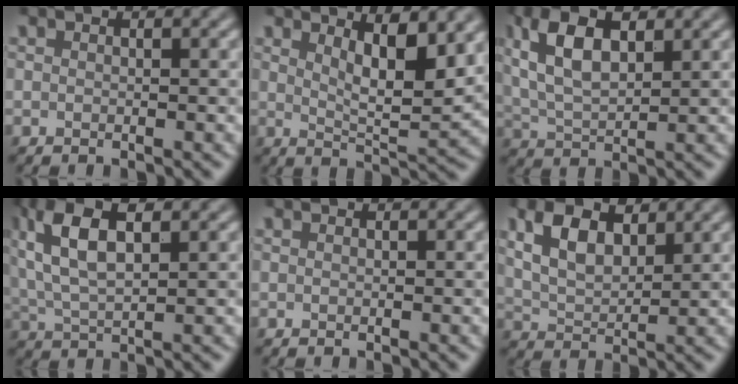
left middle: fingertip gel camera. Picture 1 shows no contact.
{"total": 5.7, "force": [2.5, 1.7, 4.8], "torque": [-0.076, -0.009, 0.044]}
{"total": 7.4, "force": [3.2, 3.3, 5.8], "torque": [-0.118, 0.015, 0.058]}
{"total": 8.2, "force": [3.1, 3.3, 6.9], "torque": [-0.148, 0.019, 0.057]}
{"total": 0.0}
{"total": 5.2, "force": [2.3, 2.7, 3.8], "torque": [-0.079, 0.007, 0.042]}